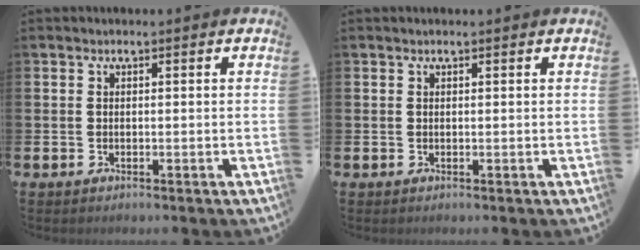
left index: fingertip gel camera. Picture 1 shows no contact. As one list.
[{"total": 0.0}]